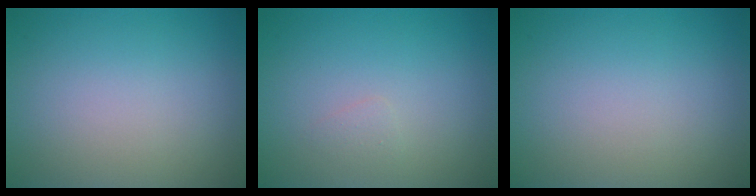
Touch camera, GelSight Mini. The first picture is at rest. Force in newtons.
{"total": 0.7, "press": 0.7, "slide": 0.0}
{"total": 0.0}